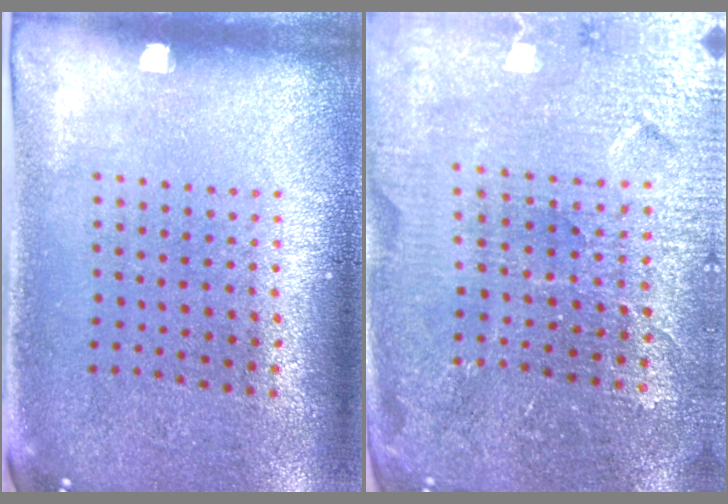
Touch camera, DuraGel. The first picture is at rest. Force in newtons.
{"total": 4.3, "press": 4.1, "slide": 1.2}